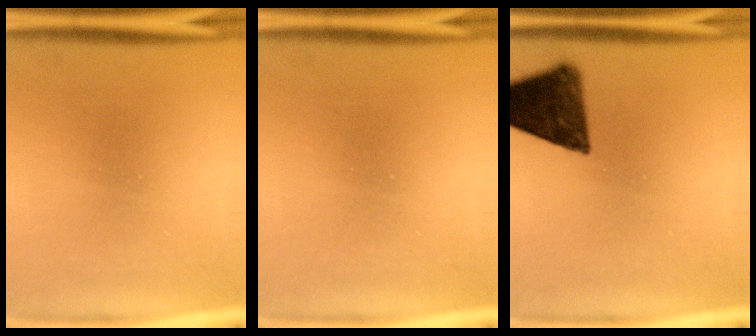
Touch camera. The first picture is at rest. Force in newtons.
{"total": 0.0}
{"total": 11.5}